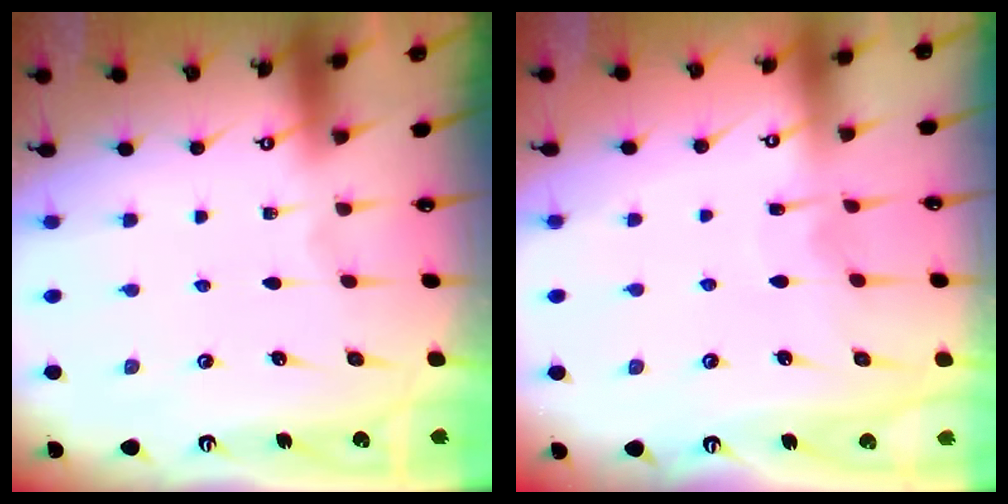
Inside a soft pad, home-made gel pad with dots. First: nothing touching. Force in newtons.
{"total": 4.0, "press": 4.0, "slide": 0.4}